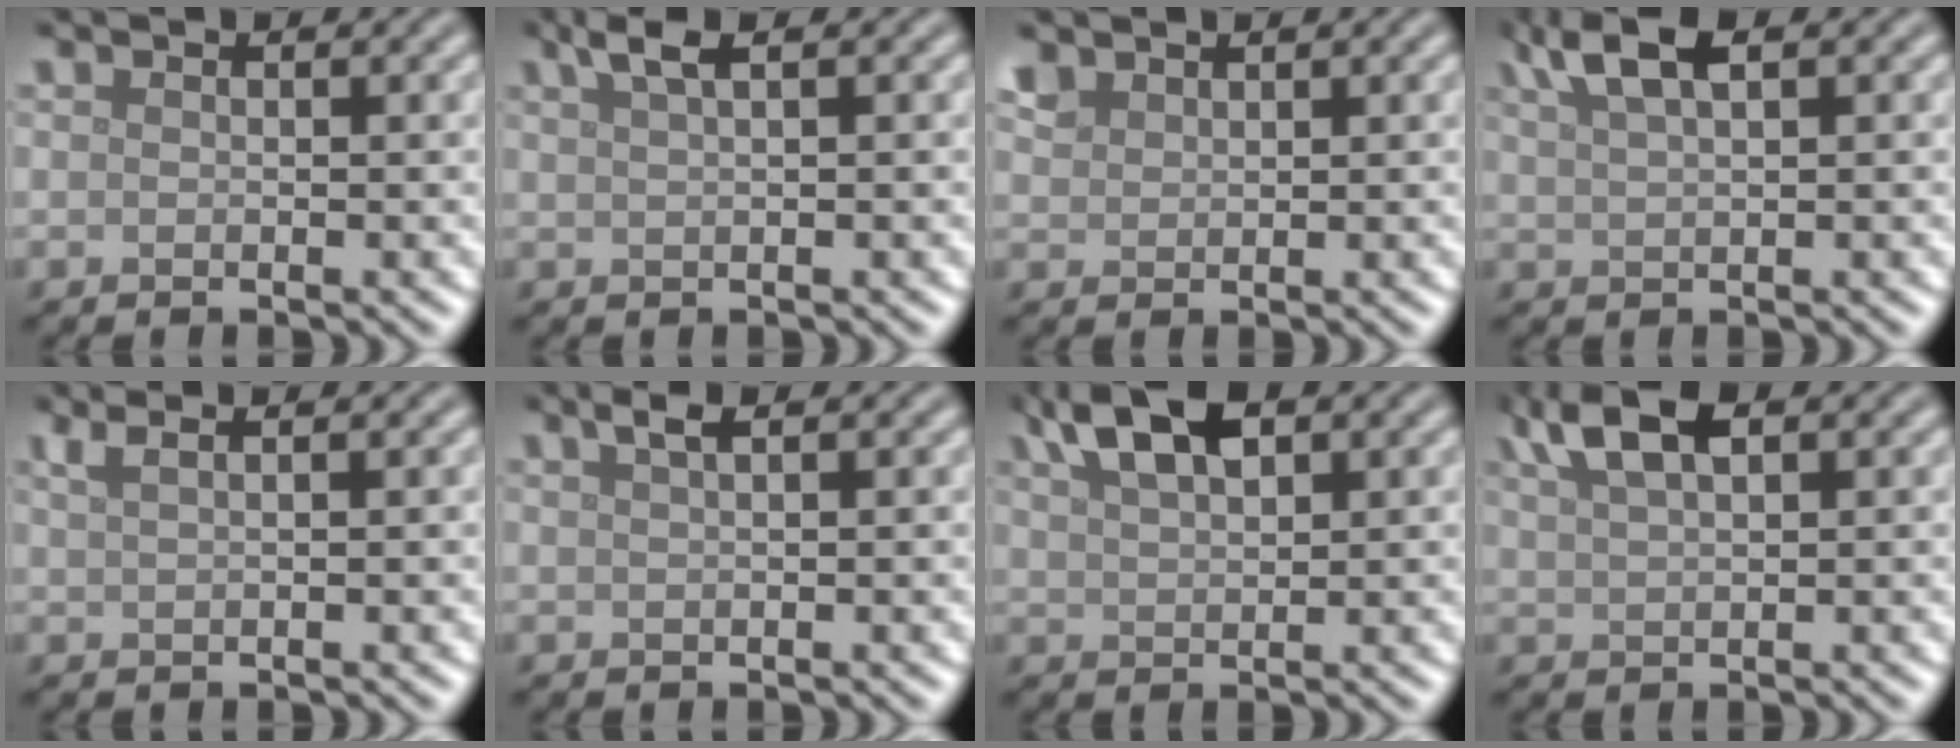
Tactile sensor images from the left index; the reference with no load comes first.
{"total": 2.3, "force": [1.4, 0.6, 1.8], "torque": [-0.023, 0.007, 0.024]}
{"total": 1.6, "force": [1.4, 0.8, 0.3], "torque": [-0.012, 0.006, 0.033]}
{"total": 3.8, "force": [2.3, 1.2, 2.8], "torque": [-0.053, 0.012, 0.045]}
{"total": 2.5, "force": [1.6, 1.0, 1.7], "torque": [-0.020, 0.007, 0.010]}
{"total": 1.6, "force": [0.9, 0.4, 1.2], "torque": [-0.020, 0.006, 0.014]}
{"total": 5.4, "force": [3.0, 2.4, 3.8], "torque": [-0.073, 0.016, 0.054]}
{"total": 4.6, "force": [2.6, 1.8, 3.2], "torque": [-0.065, 0.015, 0.048]}